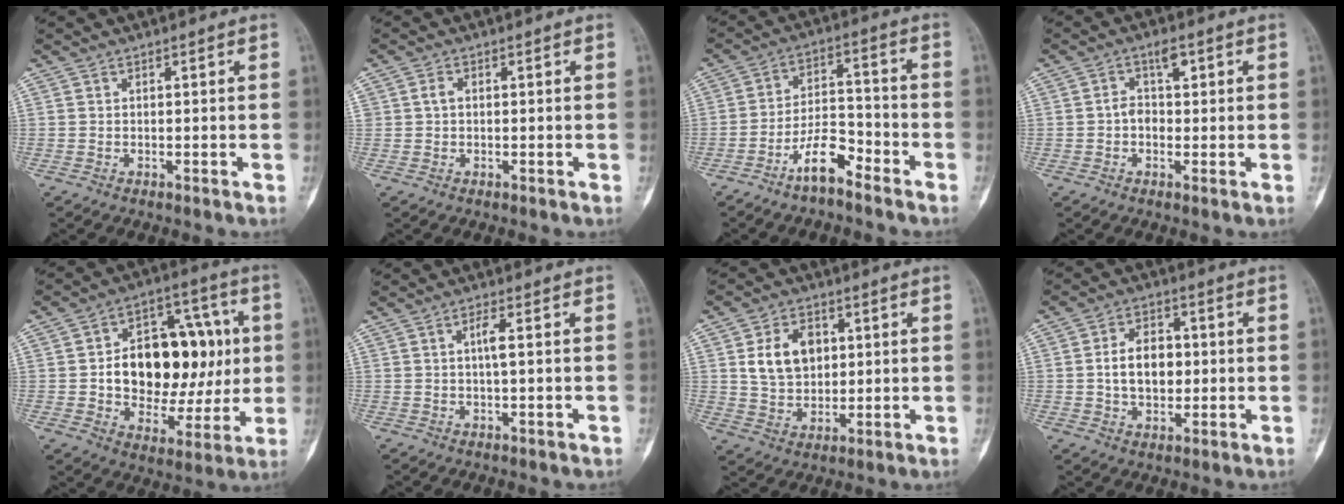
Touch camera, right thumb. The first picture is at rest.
{"total": 1.6, "force": [0.2, 1.2, 1.0], "torque": [-0.016, 0.005, 0.002]}
{"total": 8.1, "force": [-5.6, 2.8, 5.1], "torque": [-0.090, 0.050, -0.105]}
{"total": 4.4, "force": [0.7, 2.8, 3.3], "torque": [-0.045, 0.015, 0.008]}
{"total": 22.2, "force": [1.7, 14.1, 17.1], "torque": [-0.212, 0.022, 0.037]}
{"total": 2.7, "force": [0.2, 0.5, 2.7], "torque": [-0.055, 0.006, 0.004]}
{"total": 9.9, "force": [2.4, 7.3, 6.3], "torque": [-0.082, -0.007, 0.049]}
{"total": 8.8, "force": [0.1, 6.0, 6.4], "torque": [-0.085, 0.011, 0.001]}